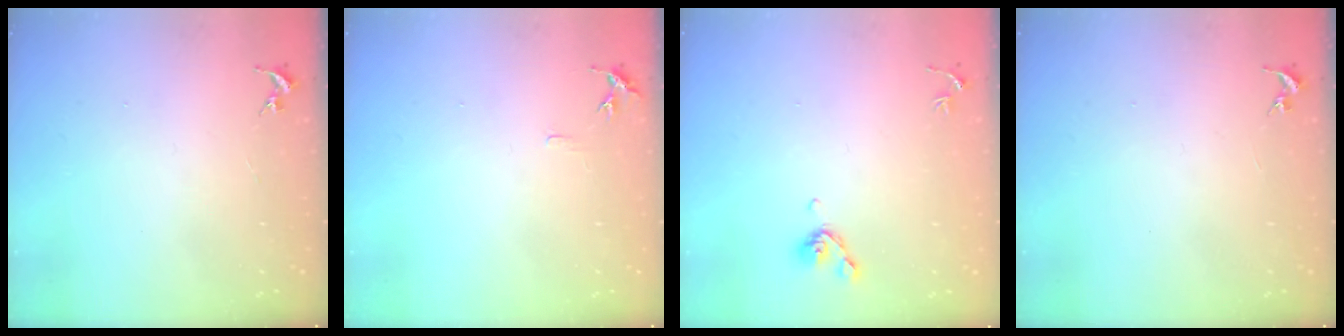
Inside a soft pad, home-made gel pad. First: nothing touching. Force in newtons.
{"total": 5.0, "press": 4.9, "slide": 0.5}
{"total": 6.1, "press": 6.0, "slide": 1.1}
{"total": 0.0}